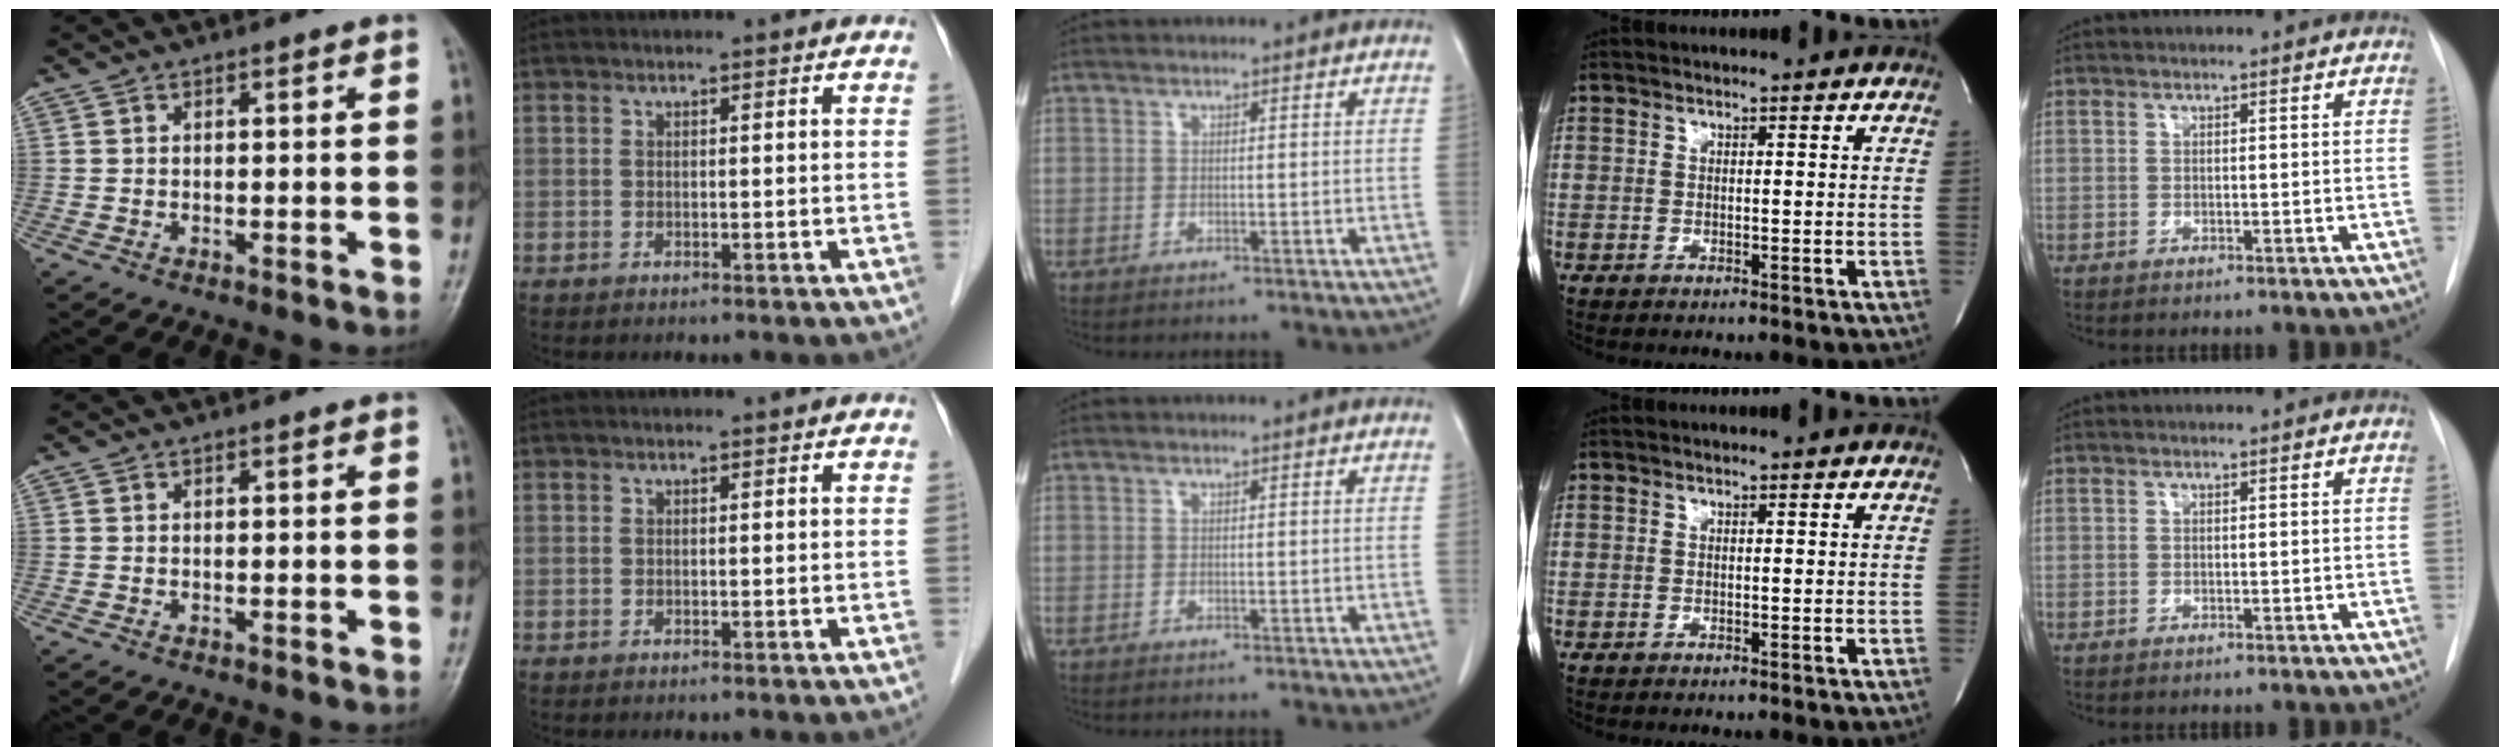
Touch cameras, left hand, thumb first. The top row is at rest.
{}